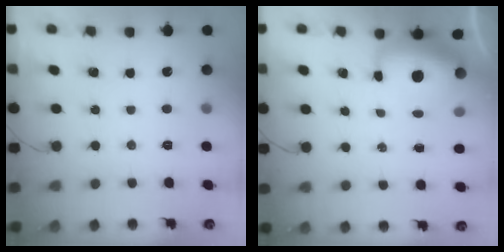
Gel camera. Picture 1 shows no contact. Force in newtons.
{"total": 10.9, "press": 10.4, "slide": 3.2}